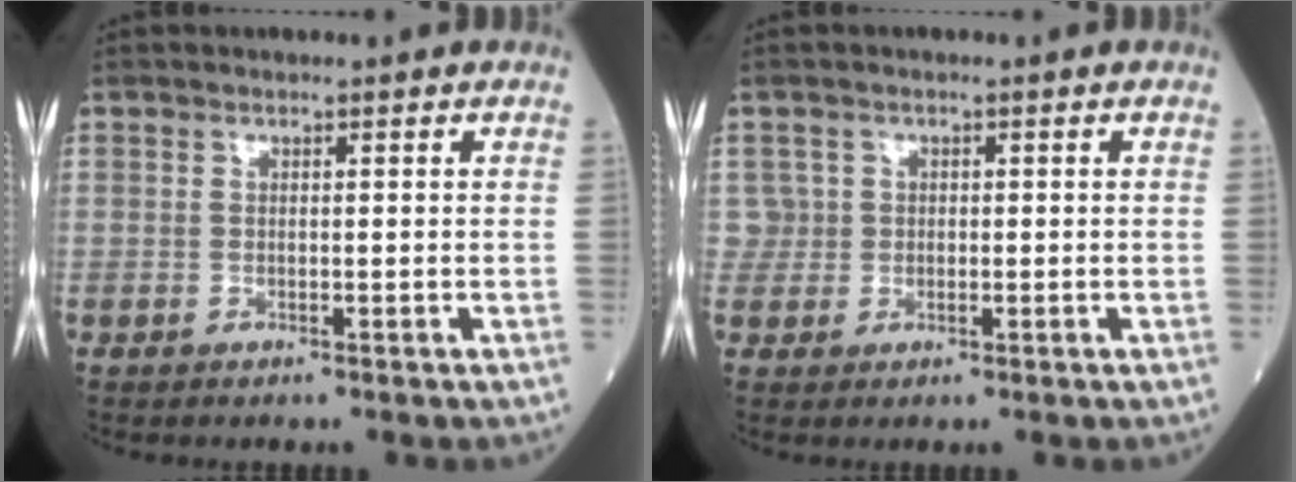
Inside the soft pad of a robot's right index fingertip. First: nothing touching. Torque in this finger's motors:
{"motor_torque": [-0.10, -0.03, -0.06, -0.02]}